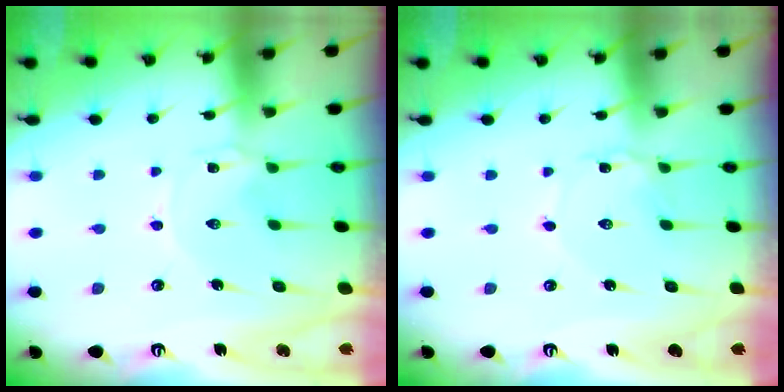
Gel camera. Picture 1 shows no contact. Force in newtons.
{"total": 1.7, "press": 1.7, "slide": 0.2}